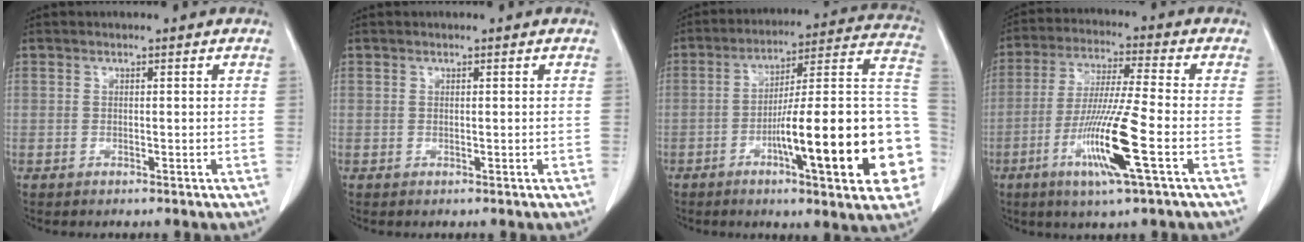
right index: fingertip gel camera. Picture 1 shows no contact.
{"total": 0.0}
{"total": 23.7, "force": [-6.7, 2.6, 22.6], "torque": [-0.235, 0.020, -0.091]}
{"total": 12.3, "force": [-4.5, -0.7, 11.5], "torque": [-0.225, -0.021, -0.089]}